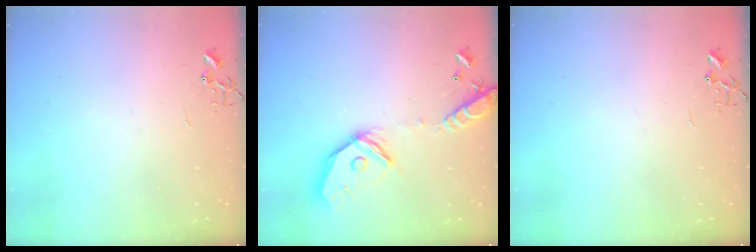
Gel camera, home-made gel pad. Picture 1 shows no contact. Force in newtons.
{"total": 18.4, "press": 18.2, "slide": 3.1}
{"total": 0.0}